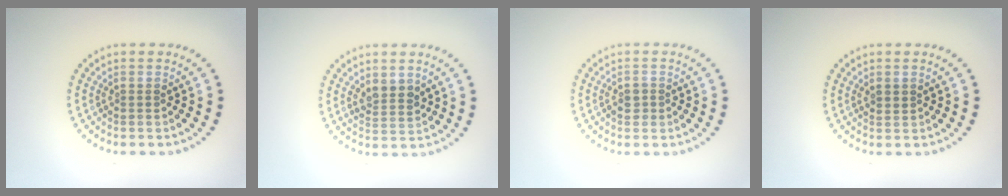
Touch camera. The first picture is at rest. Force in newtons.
{"total": 2.0, "press": 1.8, "slide": 0.8}
{"total": 1.5, "press": 1.4, "slide": 0.5}
{"total": 1.1, "press": 1.0, "slide": 0.5}